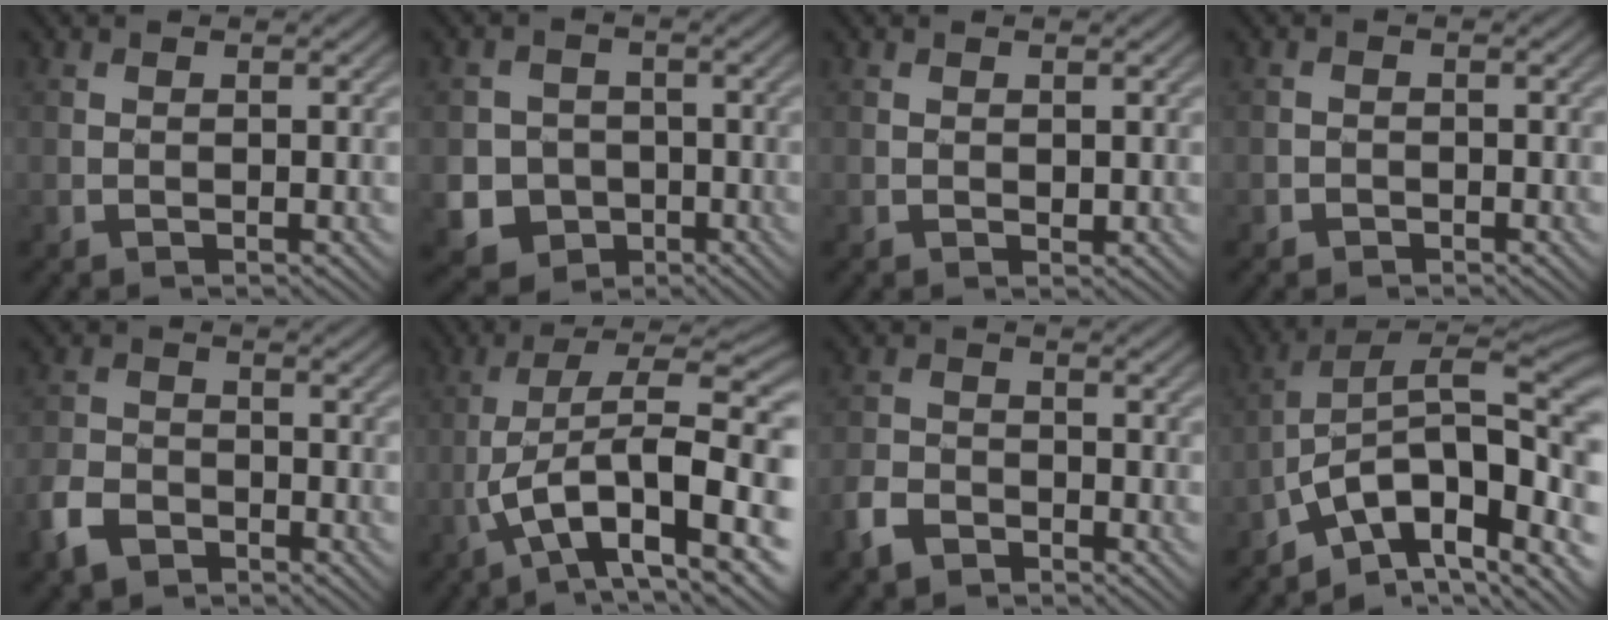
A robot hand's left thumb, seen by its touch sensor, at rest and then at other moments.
{"total": 6.6, "force": [-2.0, 6.1, 1.7], "torque": [-0.053, -0.015, -0.058]}
{"total": 0.6, "force": [0.2, 0.3, 0.4], "torque": [-0.009, -0.004, 0.006]}
{"total": 0.9, "force": [-0.7, 0.6, 0.0], "torque": [0.004, -0.003, -0.015]}
{"total": 5.2, "force": [-3.4, 3.1, 2.2], "torque": [-0.060, -0.008, -0.077]}
{"total": 13.3, "force": [-2.2, 5.3, 12.0], "torque": [-0.213, 0.002, -0.034]}
{"total": 4.1, "force": [-3.0, 2.3, 1.6], "torque": [-0.040, -0.008, -0.072]}
{"total": 12.3, "force": [-6.6, 5.3, 8.9], "torque": [-0.153, -0.001, -0.133]}